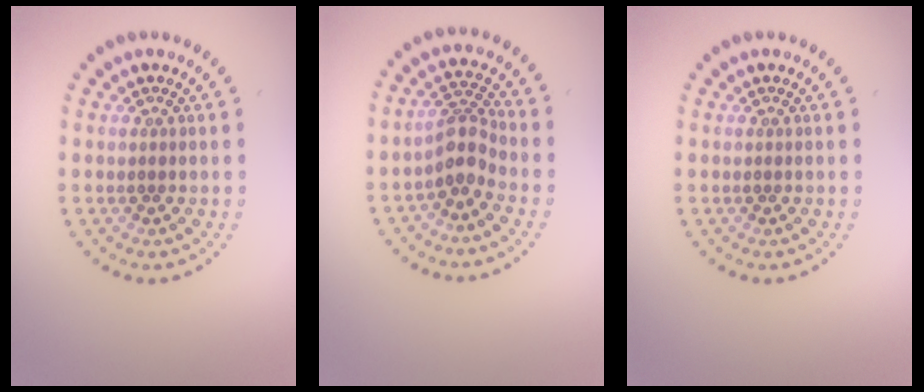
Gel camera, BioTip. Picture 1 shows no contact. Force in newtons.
{"total": 2.8, "press": 2.1, "slide": 1.8}
{"total": 0.0}